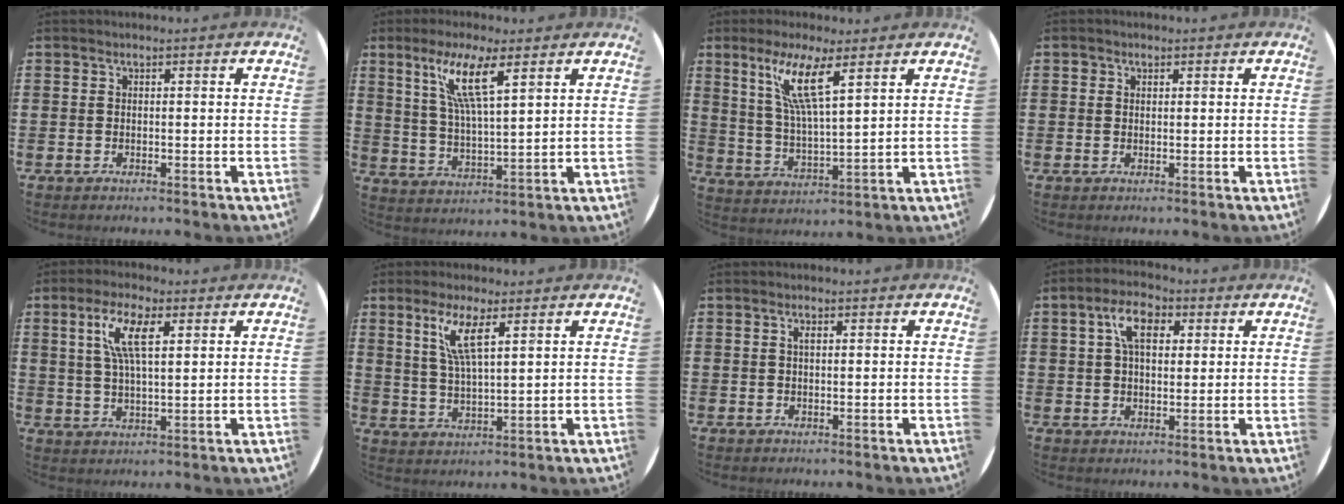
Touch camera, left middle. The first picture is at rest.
{"total": 8.1, "force": [5.2, 1.1, 6.1], "torque": [-0.137, -0.007, 0.089]}
{"total": 7.9, "force": [5.2, 0.9, 5.9], "torque": [-0.132, -0.011, 0.089]}
{"total": 0.8, "force": [0.4, 0.6, 0.2], "torque": [0.003, 0.001, 0.006]}
{"total": 7.5, "force": [3.5, 2.4, 6.2], "torque": [-0.127, 0.009, 0.058]}
{"total": 6.1, "force": [3.5, 1.2, 4.8], "torque": [-0.106, 0.003, 0.060]}
{"total": 1.0, "force": [0.3, 0.4, 0.8], "torque": [-0.017, 0.003, 0.006]}
{"total": 6.1, "force": [2.7, 3.3, 4.4], "torque": [-0.081, 0.011, 0.042]}